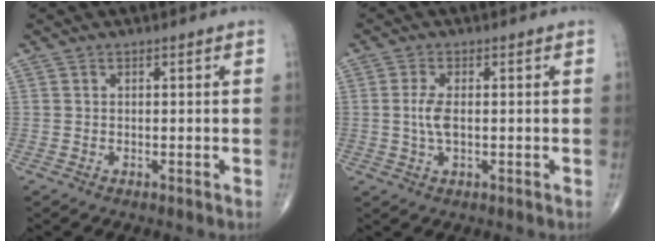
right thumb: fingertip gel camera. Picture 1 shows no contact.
{"total": 3.9, "force": [0.0, 1.7, 3.5], "torque": [-0.079, 0.001, -0.001]}